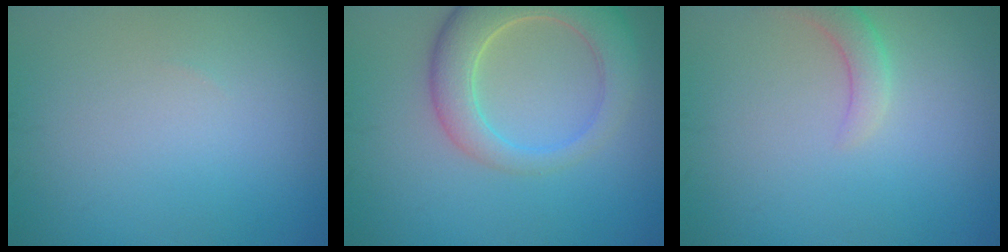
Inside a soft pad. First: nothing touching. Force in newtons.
{"total": 6.8, "press": 6.8, "slide": 0.7}
{"total": 2.1, "press": 2.1, "slide": 0.3}